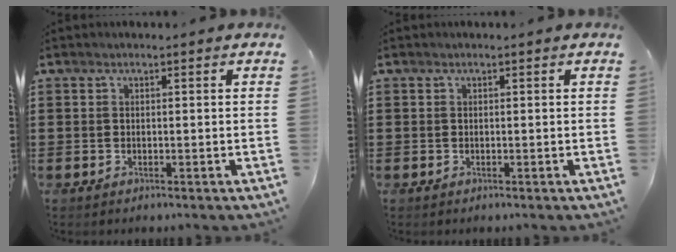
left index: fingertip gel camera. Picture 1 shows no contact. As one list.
[{"total": 0.0}]